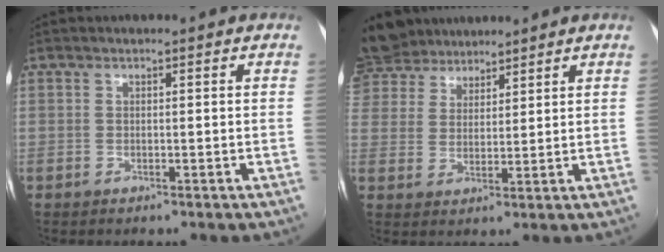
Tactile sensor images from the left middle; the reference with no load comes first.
{"total": 15.0, "force": [12.1, 7.9, 3.7], "torque": [-0.118, 0.044, 0.232]}